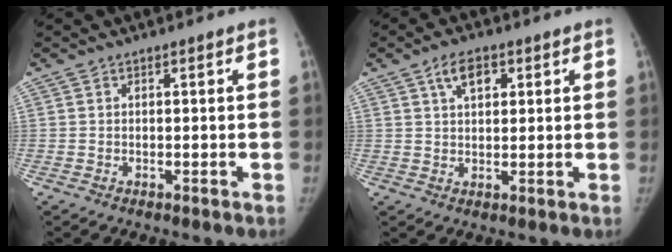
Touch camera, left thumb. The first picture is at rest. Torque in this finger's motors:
{"motor_torque": [0.17, 0.01, 0.82, -0.47, 0.19]}